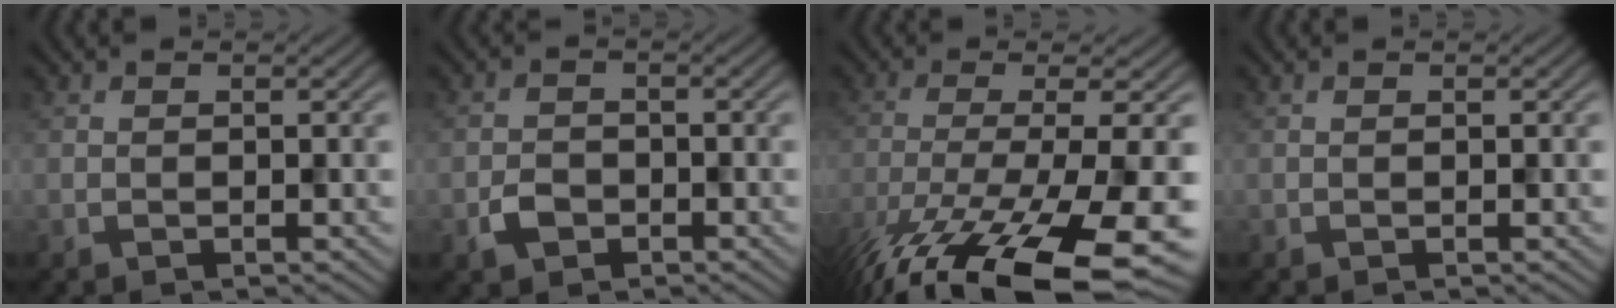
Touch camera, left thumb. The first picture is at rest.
{"total": 2.5, "force": [-1.4, 1.9, 0.9], "torque": [-0.020, -0.003, -0.031]}
{"total": 16.6, "force": [-10.4, 3.6, 12.5], "torque": [-0.233, -0.036, -0.159]}
{"total": 0.0}